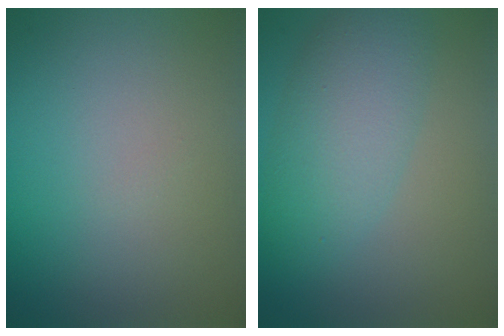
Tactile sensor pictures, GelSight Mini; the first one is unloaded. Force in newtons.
{"total": 4.8, "press": 4.8, "slide": 0.1}